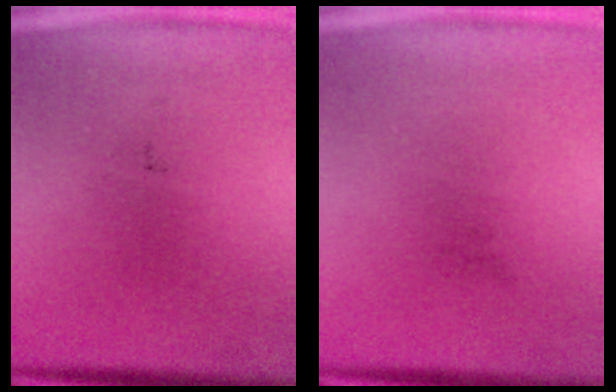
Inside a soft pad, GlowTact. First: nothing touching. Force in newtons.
{"total": 0.0}